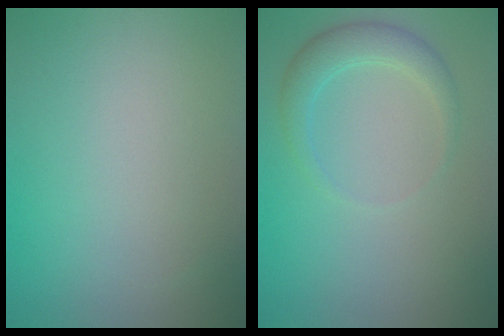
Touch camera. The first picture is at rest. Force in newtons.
{"total": 2.7, "press": 2.7, "slide": 0.1}